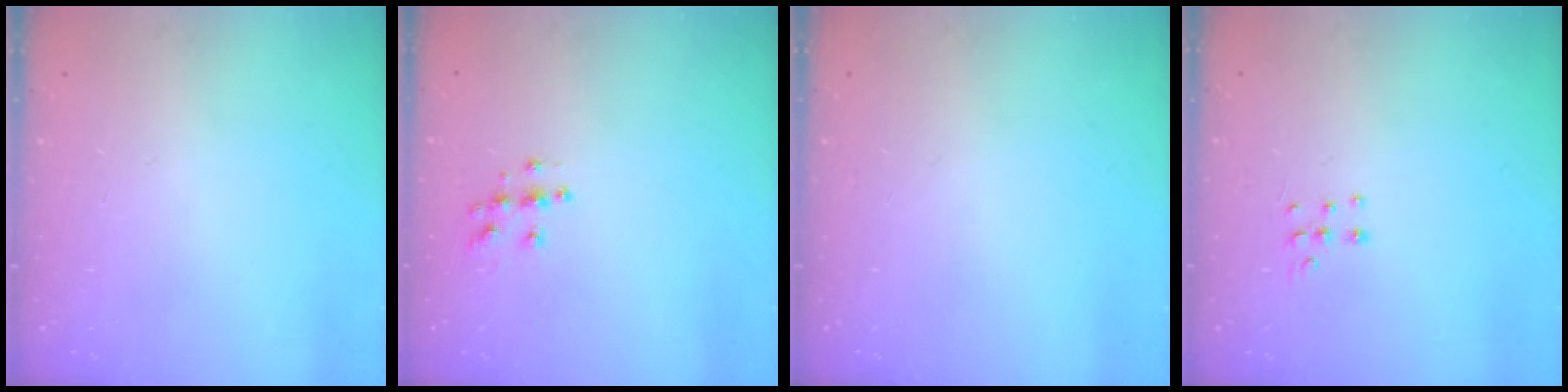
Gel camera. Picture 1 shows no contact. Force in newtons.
{"total": 7.6, "press": 7.6, "slide": 0.4}
{"total": 0.0}
{"total": 5.9, "press": 5.8, "slide": 0.7}